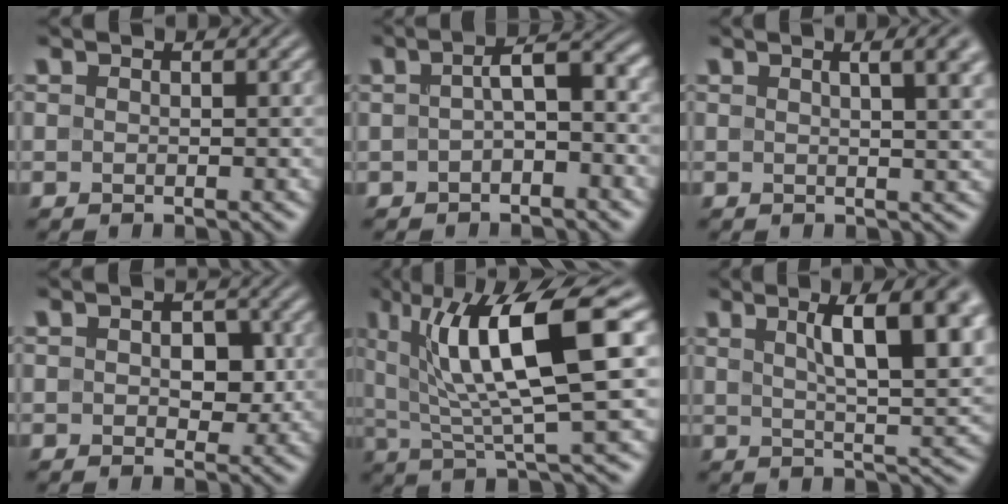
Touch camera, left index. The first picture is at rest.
{"total": 3.7, "force": [-0.4, 1.5, 3.4], "torque": [-0.055, 0.008, -0.012]}
{"total": 6.8, "force": [2.7, 2.9, 5.5], "torque": [-0.028, 0.034, 0.007]}
{"total": 2.8, "force": [0.2, 1.7, 2.2], "torque": [-0.032, -0.001, 0.002]}
{"total": 10.8, "force": [3.3, 2.5, 10.0], "torque": [-0.158, 0.001, 0.061]}
{"total": 10.3, "force": [3.9, 3.2, 9.0], "torque": [-0.118, 0.006, 0.064]}